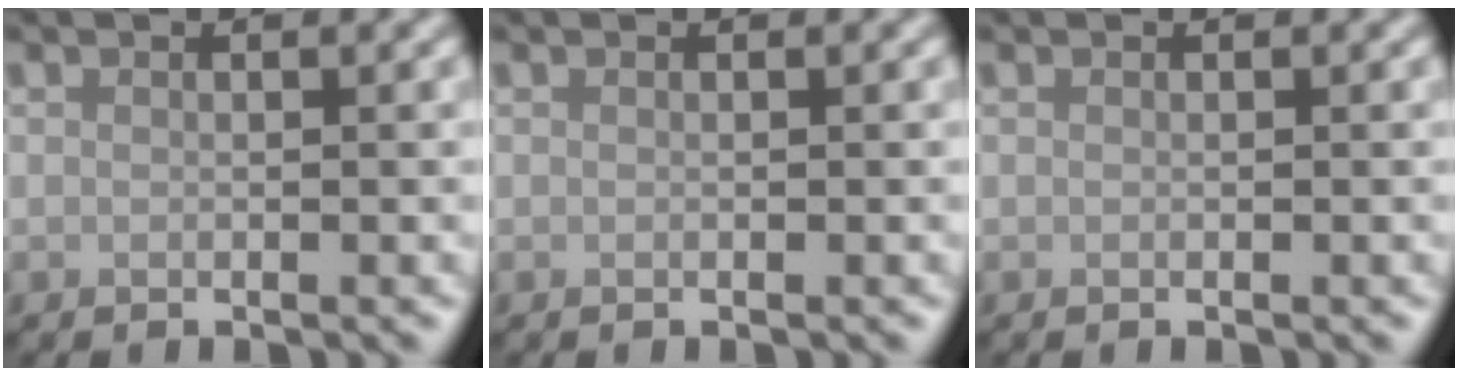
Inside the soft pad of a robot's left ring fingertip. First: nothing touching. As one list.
[{"total": 0.0}, {"total": 0.0}]